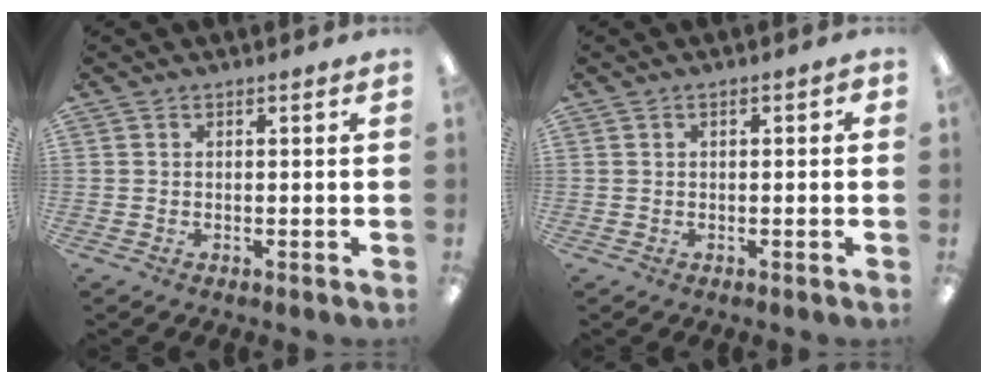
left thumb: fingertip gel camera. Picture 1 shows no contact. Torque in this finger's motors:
{"motor_torque": [-0.08, 0.00, -0.04, 0.20, -0.02]}